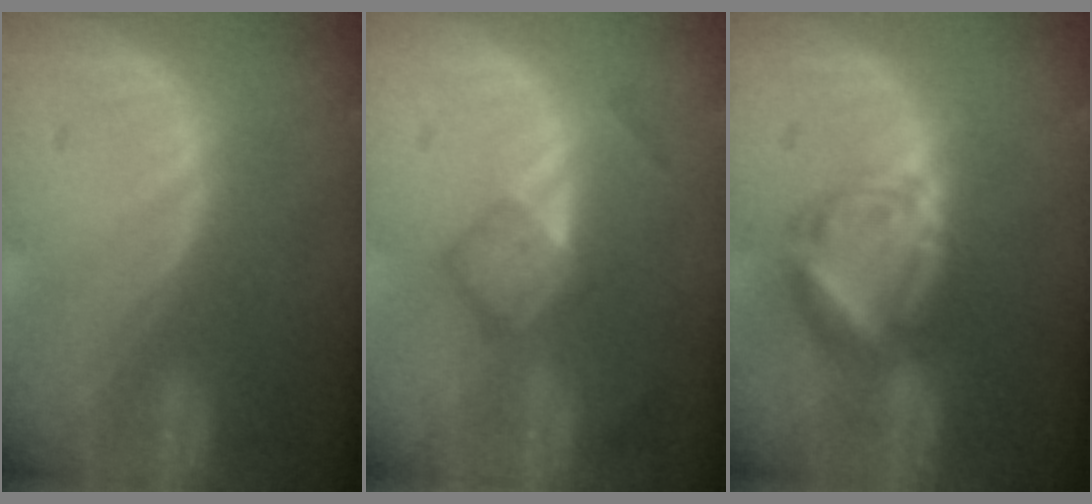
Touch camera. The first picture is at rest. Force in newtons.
{"total": 5.4, "press": 4.7, "slide": 2.7}
{"total": 6.2, "press": 6.2, "slide": 0.4}